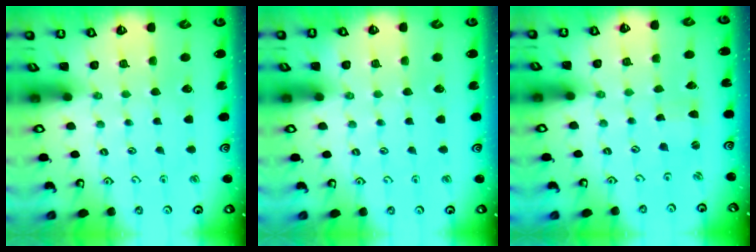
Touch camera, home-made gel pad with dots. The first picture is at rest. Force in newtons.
{"total": 0.0}
{"total": 0.9, "press": 0.9, "slide": 0.1}